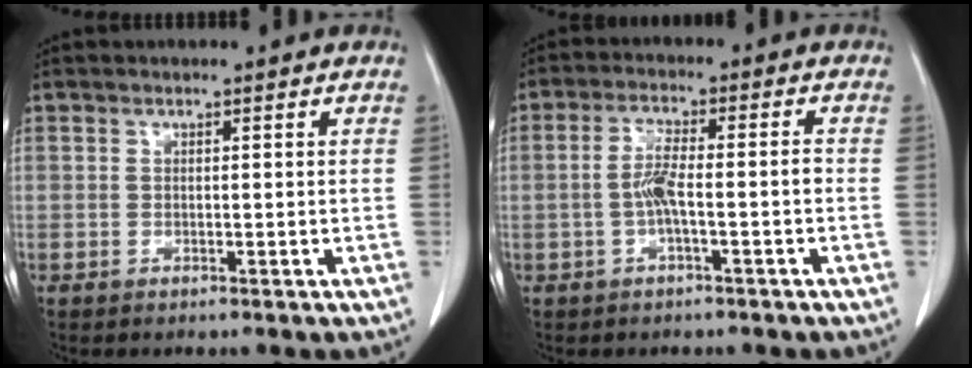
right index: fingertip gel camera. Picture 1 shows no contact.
{"total": 5.0, "force": [-1.3, 0.7, 4.8], "torque": [-0.096, 0.012, -0.023]}